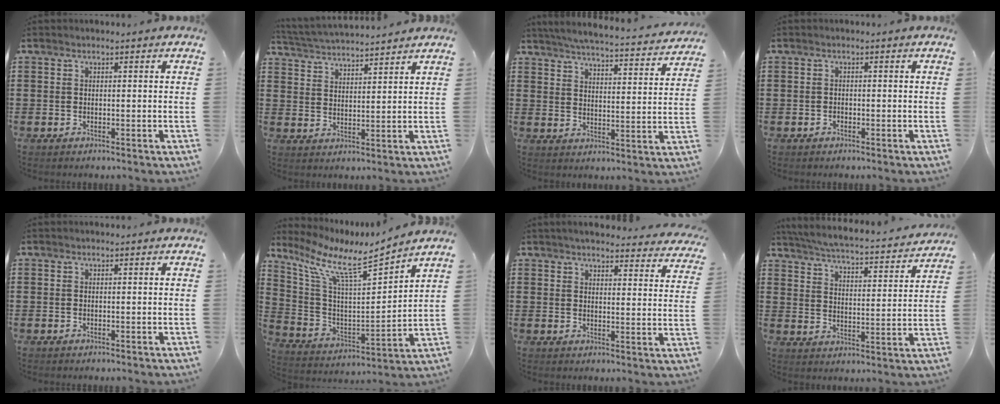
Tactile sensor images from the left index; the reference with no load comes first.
{"total": 3.5, "force": [3.5, -0.3, 0.2], "torque": [-0.019, -0.022, 0.060]}
{"total": 4.6, "force": [4.4, -0.6, 1.1], "torque": [-0.045, -0.038, 0.071]}
{"total": 0.5, "force": [-0.4, 0.2, 0.1], "torque": [-0.005, 0.000, -0.009]}
{"total": 0.0}
{"total": 8.8, "force": [6.8, 1.4, 5.4], "torque": [-0.135, -0.050, 0.108]}
{"total": 3.8, "force": [3.7, 0.1, 1.0], "torque": [-0.026, -0.022, 0.062]}
{"total": 4.3, "force": [4.1, -0.4, 1.4], "torque": [-0.049, -0.036, 0.062]}